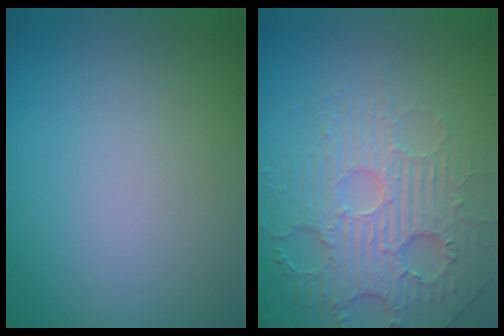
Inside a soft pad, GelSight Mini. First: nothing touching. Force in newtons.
{"total": 4.8, "press": 4.3, "slide": 2.1}